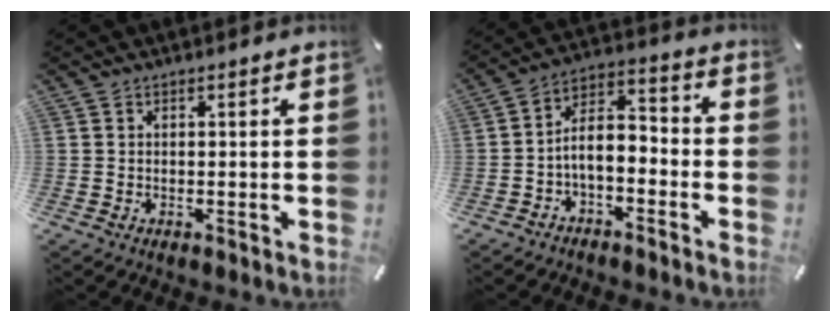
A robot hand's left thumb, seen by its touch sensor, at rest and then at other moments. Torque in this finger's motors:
{"motor_torque": [-0.17, 1.22, 0.53, -0.16, 0.10]}